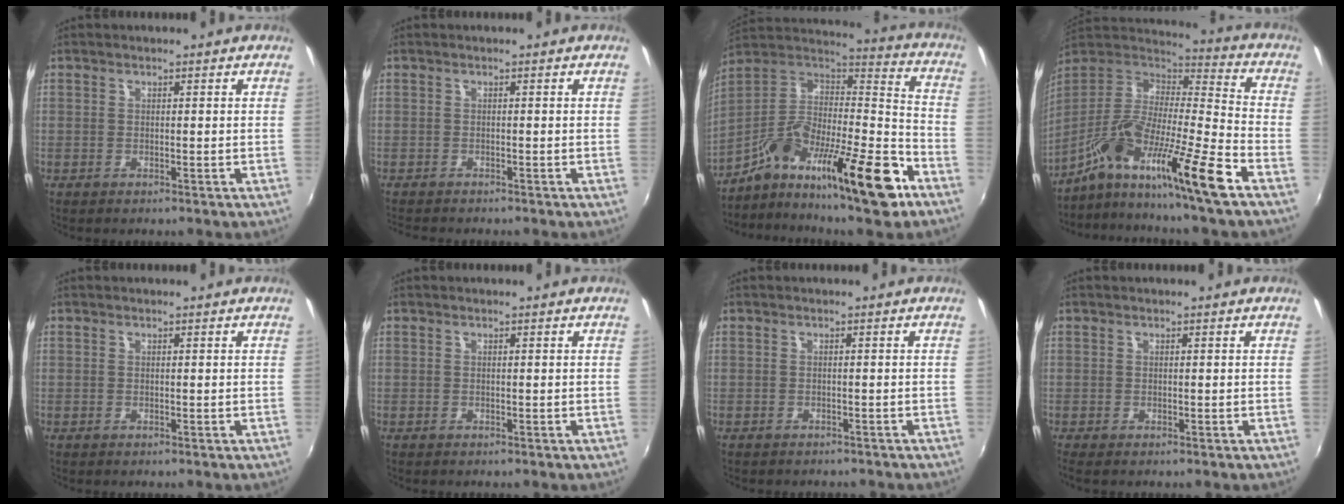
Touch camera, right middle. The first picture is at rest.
{"total": 2.8, "force": [-2.7, 0.5, 0.8], "torque": [-0.025, -0.017, -0.047]}
{"total": 23.1, "force": [-12.8, 5.1, 18.5], "torque": [-0.305, -0.024, -0.219]}
{"total": 19.0, "force": [-11.4, 0.5, 15.2], "torque": [-0.266, -0.032, -0.217]}
{"total": 0.0}
{"total": 0.0}
{"total": 2.7, "force": [-2.4, 0.9, 0.7], "torque": [-0.017, -0.012, -0.032]}
{"total": 0.6, "force": [-0.3, 0.0, 0.5], "torque": [-0.012, -0.001, -0.007]}